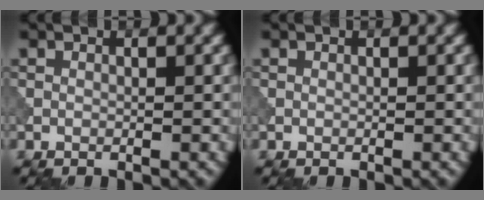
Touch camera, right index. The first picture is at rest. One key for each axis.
{"total": 0.0}